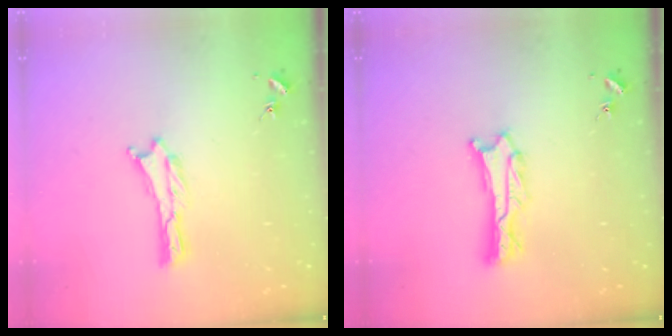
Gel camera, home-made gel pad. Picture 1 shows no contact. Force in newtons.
{"total": 1.8, "press": 1.8, "slide": 0.2}